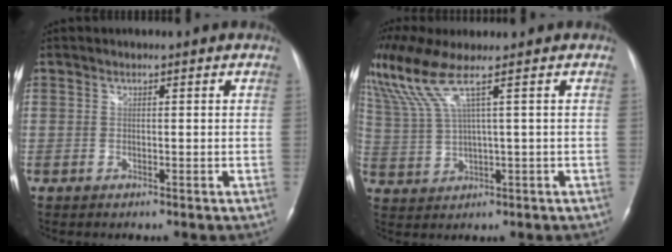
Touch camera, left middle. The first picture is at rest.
{"total": 7.6, "force": [4.9, -0.8, 5.7], "torque": [-0.139, 0.013, 0.111]}